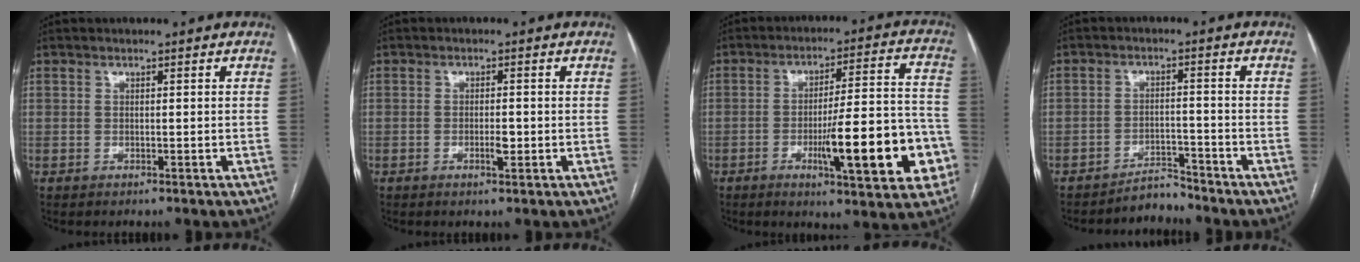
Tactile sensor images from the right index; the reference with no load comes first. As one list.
[{"total": 2.1, "force": [-0.6, 0.6, 1.9], "torque": [-0.032, 0.000, -0.009]}, {"total": 16.9, "force": [-5.5, 3.0, 15.7], "torque": [-0.200, 0.016, -0.072]}, {"total": 3.4, "force": [-3.3, 0.6, -0.3], "torque": [0.009, -0.004, -0.053]}]